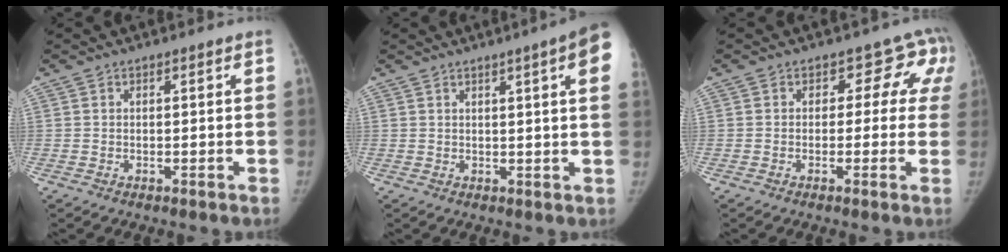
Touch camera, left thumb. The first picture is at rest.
{"total": 9.3, "force": [4.1, 0.3, 8.3], "torque": [-0.097, -0.005, 0.040]}
{"total": 6.4, "force": [2.0, 5.4, 2.7], "torque": [0.021, 0.005, 0.003]}